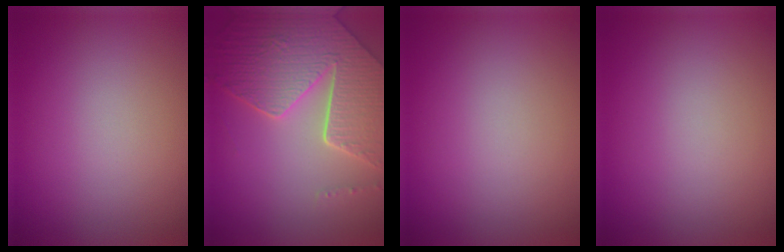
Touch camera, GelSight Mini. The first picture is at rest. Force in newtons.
{"total": 8.2, "press": 5.9, "slide": 5.6}
{"total": 0.0}
{"total": 0.0}